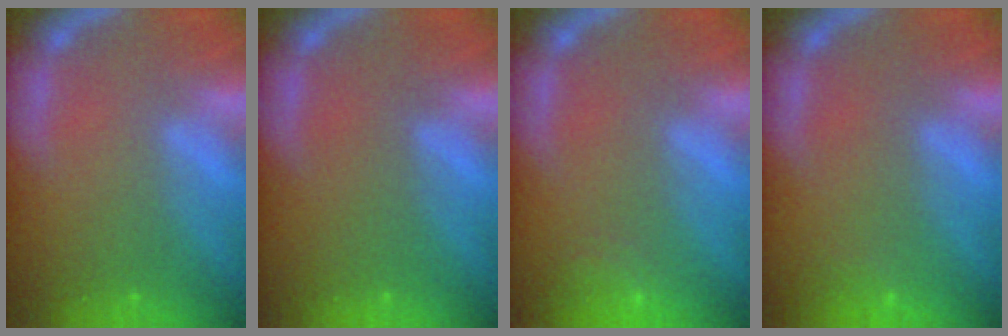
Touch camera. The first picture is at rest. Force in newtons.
{"total": 0.0}
{"total": 2.5}
{"total": 0.9}